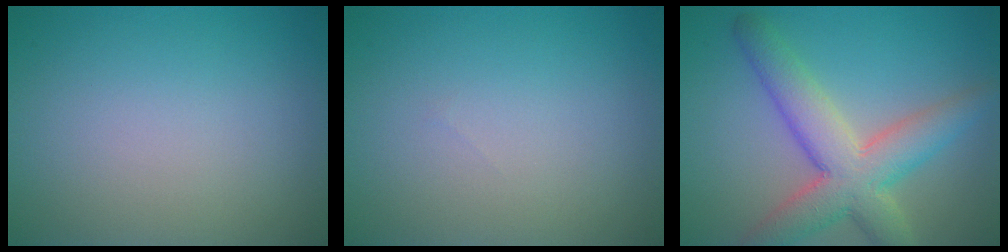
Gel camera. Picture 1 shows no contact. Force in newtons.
{"total": 0.0}
{"total": 7.0, "press": 7.0, "slide": 0.6}